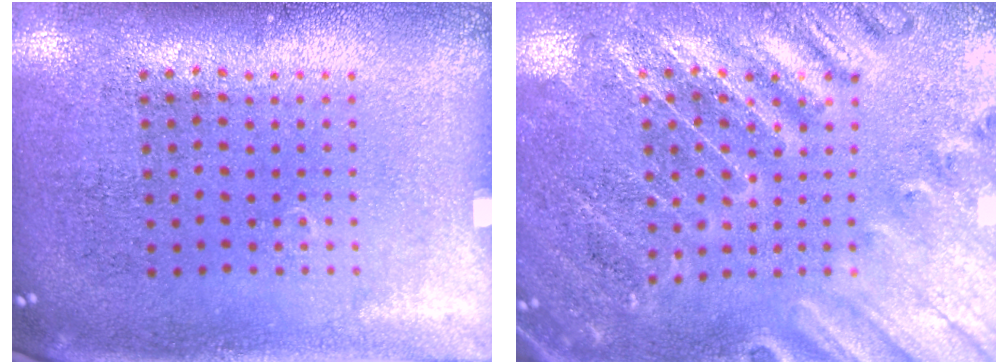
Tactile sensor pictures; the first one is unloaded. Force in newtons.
{"total": 2.8, "press": 2.8, "slide": 0.4}